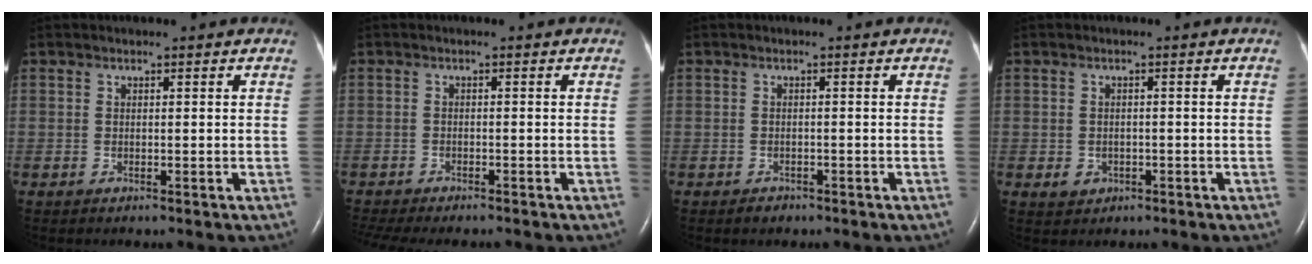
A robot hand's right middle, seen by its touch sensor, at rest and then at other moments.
{"total": 10.1, "force": [-8.9, 2.0, 4.4], "torque": [-0.073, -0.010, -0.125]}
{"total": 1.2, "force": [-0.9, 0.7, 0.3], "torque": [-0.008, 0.000, -0.013]}
{"total": 2.0, "force": [-0.7, 1.8, 0.7], "torque": [-0.012, 0.003, -0.001]}